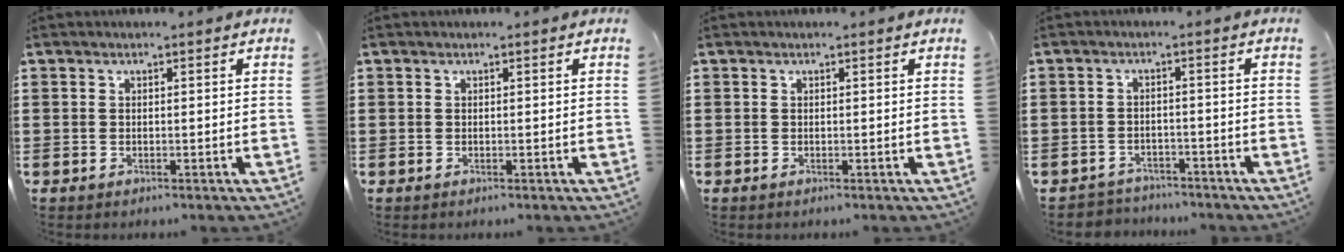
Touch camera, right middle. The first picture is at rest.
{"total": 0.0}
{"total": 0.0}
{"total": 2.6, "force": [-2.5, 0.5, -0.4], "torque": [-0.002, 0.001, -0.057]}